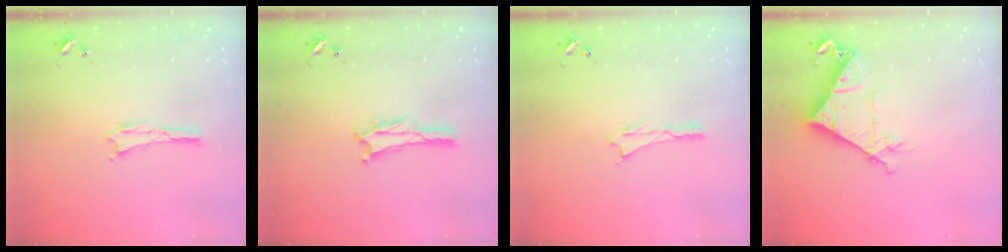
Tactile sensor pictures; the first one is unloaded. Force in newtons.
{"total": 1.3, "press": 1.3, "slide": 0.4}
{"total": 0.0}
{"total": 8.8, "press": 8.7, "slide": 0.9}